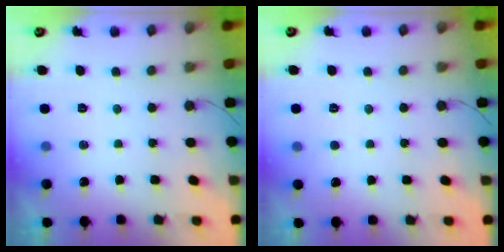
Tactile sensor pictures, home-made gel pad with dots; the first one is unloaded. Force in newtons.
{"total": 2.3, "press": 2.3, "slide": 0.2}